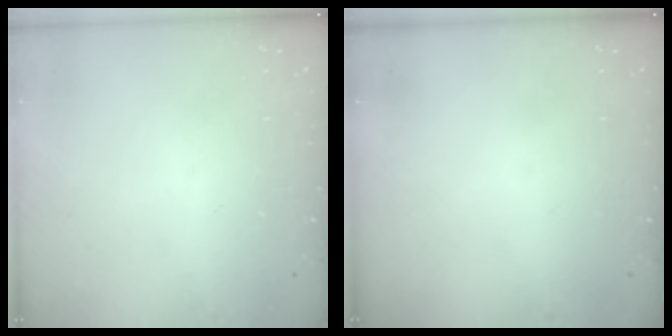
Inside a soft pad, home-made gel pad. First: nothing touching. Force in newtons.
{"total": 0.0}